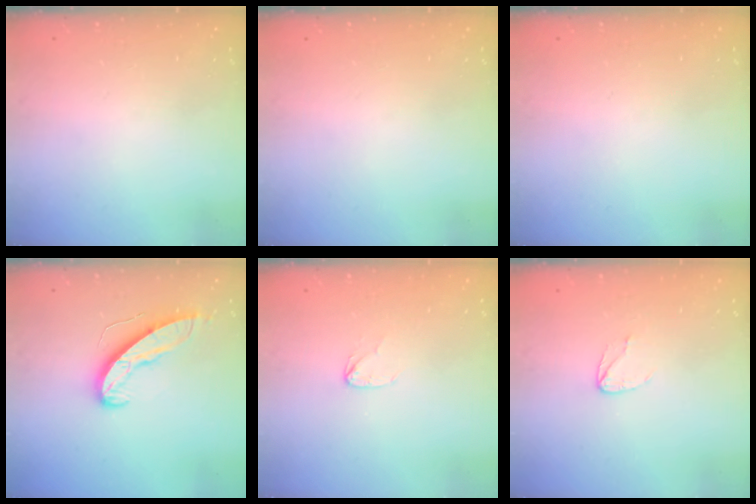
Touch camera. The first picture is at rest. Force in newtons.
{"total": 0.0}
{"total": 0.0}
{"total": 9.5, "press": 9.5, "slide": 0.3}
{"total": 3.5, "press": 3.5, "slide": 0.2}
{"total": 3.8, "press": 3.7, "slide": 0.3}